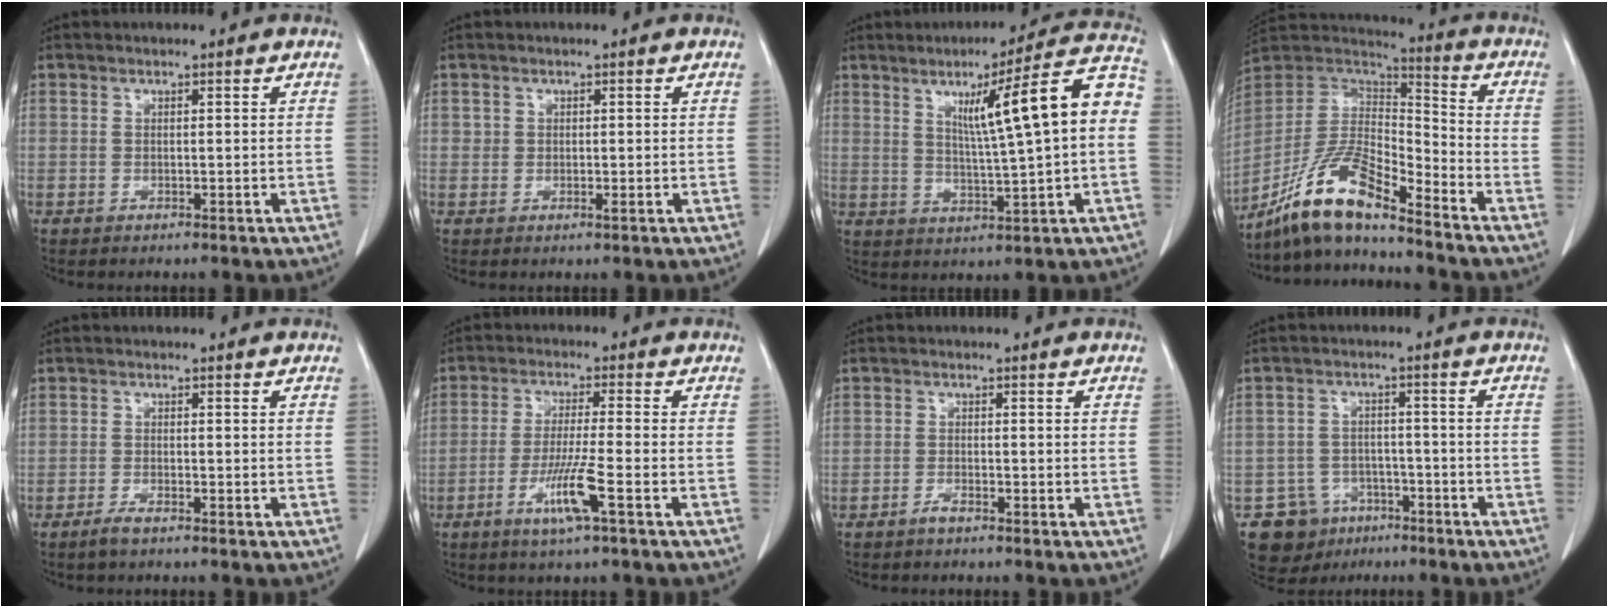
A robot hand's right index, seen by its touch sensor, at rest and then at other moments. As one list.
[{"total": 0.8, "force": [0.3, 0.6, 0.5], "torque": [-0.002, -0.003, 0.001]}, {"total": 14.5, "force": [2.6, 0.0, 14.2], "torque": [-0.205, 0.022, 0.038]}, {"total": 11.9, "force": [-9.2, 1.7, 7.3], "torque": [-0.147, 0.017, -0.178]}, {"total": 1.8, "force": [-1.1, 0.1, 1.4], "torque": [-0.026, -0.002, -0.024]}, {"total": 7.0, "force": [-3.0, -0.7, 6.3], "torque": [-0.121, -0.016, -0.060]}, {"total": 1.3, "force": [-0.9, 0.1, 1.0], "torque": [-0.015, 0.000, -0.017]}, {"total": 7.1, "force": [-4.2, 5.7, 0.4], "torque": [0.000, 0.019, -0.061]}]